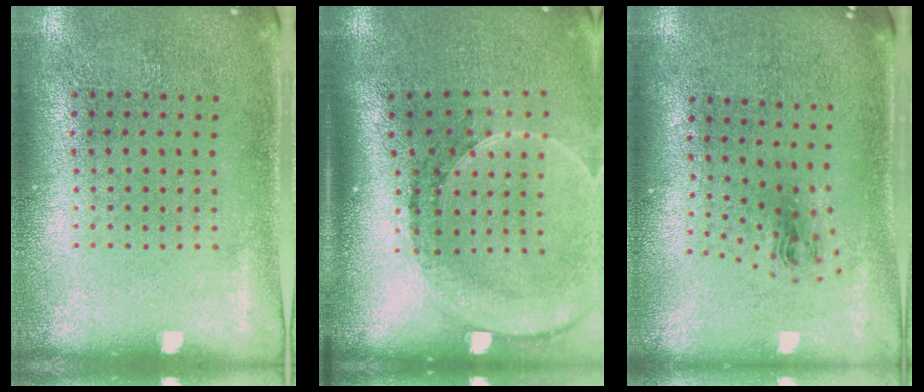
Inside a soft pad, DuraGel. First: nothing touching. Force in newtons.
{"total": 2.6, "press": 1.9, "slide": 1.8}
{"total": 0.9, "press": 0.4, "slide": 0.8}